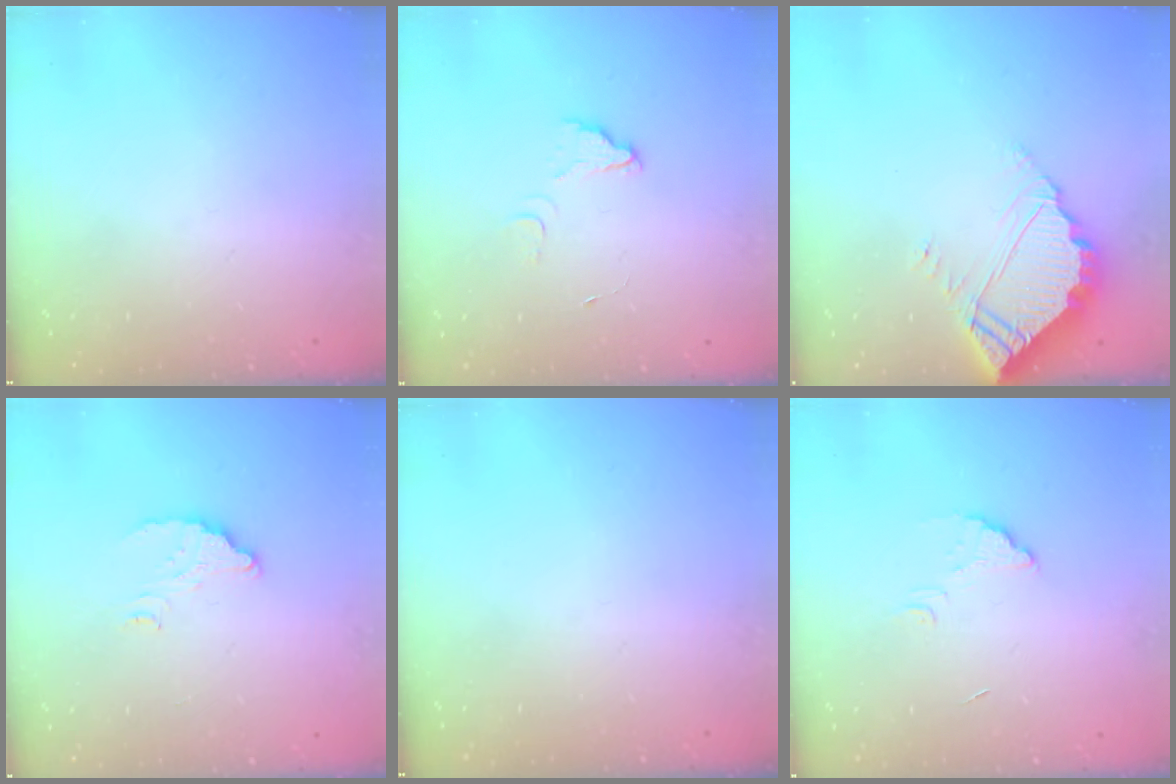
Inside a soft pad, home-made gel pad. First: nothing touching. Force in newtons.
{"total": 3.2, "press": 3.2, "slide": 0.2}
{"total": 6.7, "press": 6.7, "slide": 0.4}
{"total": 4.3, "press": 4.3, "slide": 0.1}
{"total": 0.0}
{"total": 3.3, "press": 3.3, "slide": 0.3}